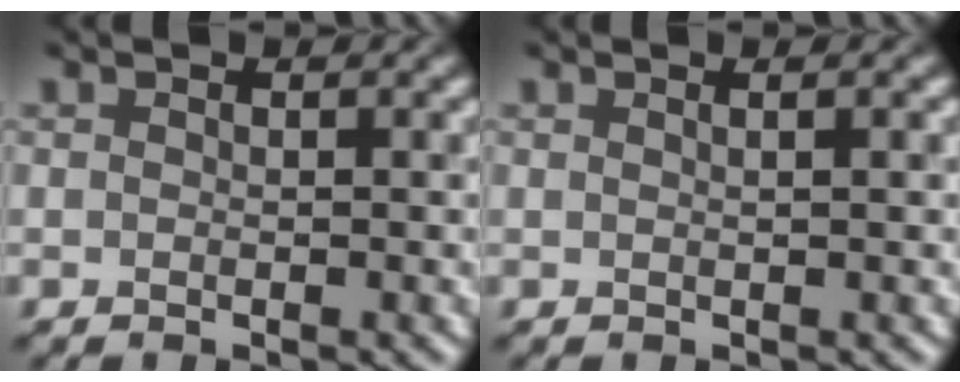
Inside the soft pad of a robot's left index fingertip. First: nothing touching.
{"total": 1.6, "force": [0.7, 0.6, 1.3], "torque": [-0.009, 0.002, -0.004]}